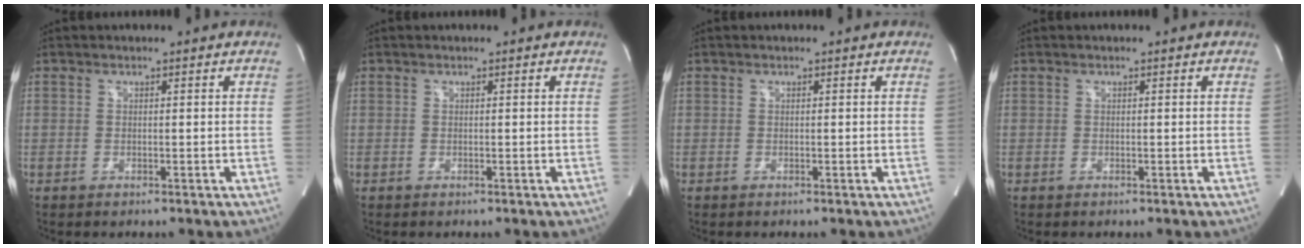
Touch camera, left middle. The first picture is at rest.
{"total": 0.0}
{"total": 0.0}
{"total": 0.0}